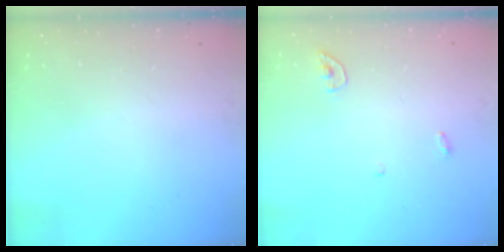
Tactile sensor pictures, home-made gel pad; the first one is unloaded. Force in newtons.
{"total": 3.6, "press": 3.5, "slide": 0.4}